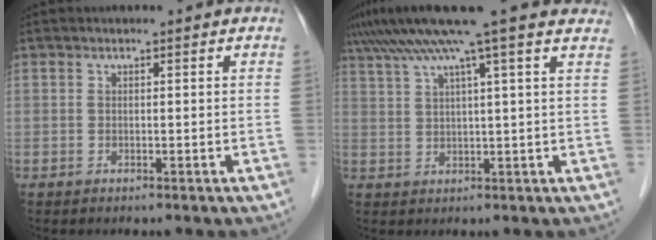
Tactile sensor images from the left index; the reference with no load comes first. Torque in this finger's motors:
{"motor_torque": [1.00, -1.14, 0.61, 0.21]}